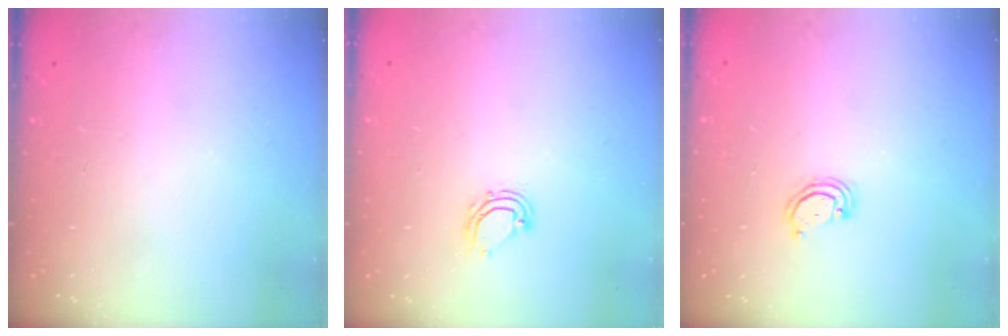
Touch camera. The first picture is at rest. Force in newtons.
{"total": 6.3, "press": 6.3, "slide": 0.4}
{"total": 3.1, "press": 3.1, "slide": 0.4}